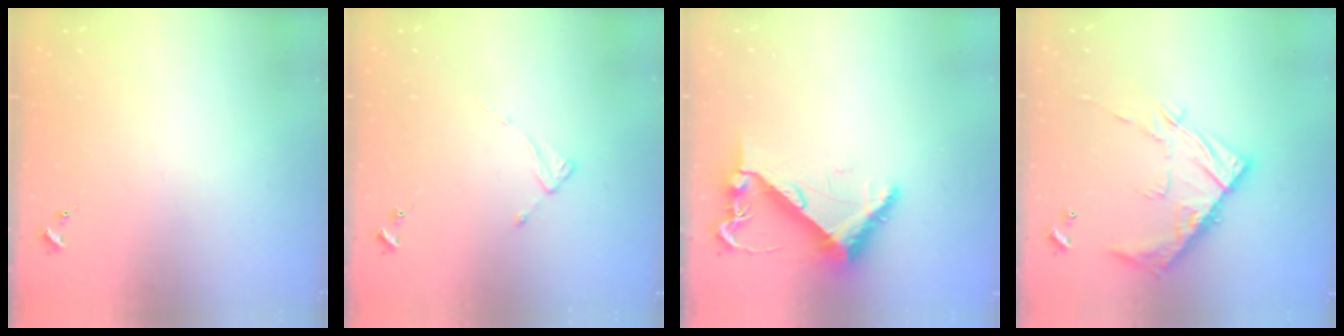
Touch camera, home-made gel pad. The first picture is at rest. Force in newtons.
{"total": 2.0, "press": 2.0, "slide": 0.3}
{"total": 8.3, "press": 8.2, "slide": 1.0}
{"total": 15.0, "press": 15.0, "slide": 1.0}